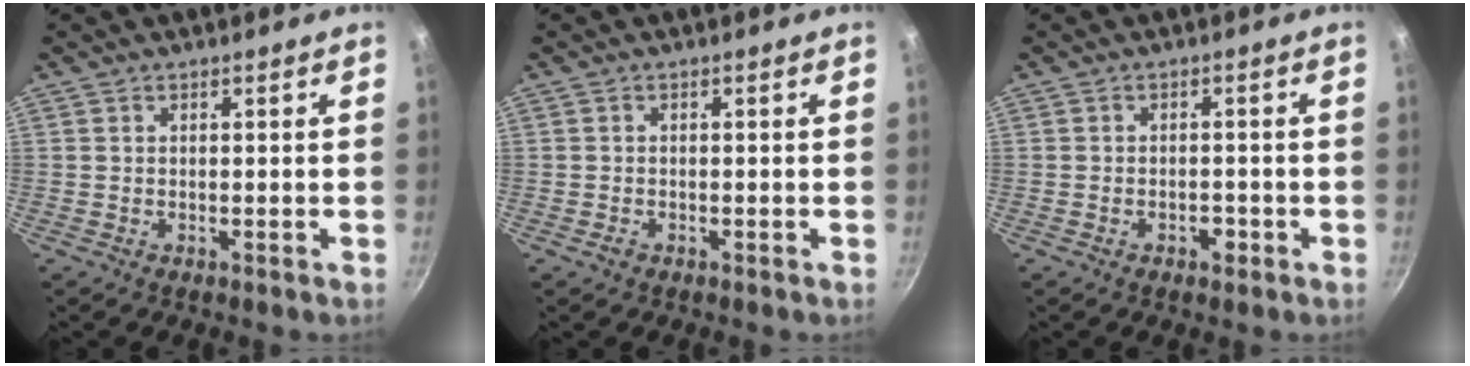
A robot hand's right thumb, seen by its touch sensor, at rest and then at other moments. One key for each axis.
{"total": 1.0, "fx": -0.6, "fy": 0.7, "fz": 0.4, "tx": -0.006, "ty": 0.002, "tz": -0.010}
{"total": 2.2, "fx": -1.1, "fy": 1.4, "fz": 1.3, "tx": -0.013, "ty": 0.010, "tz": -0.014}